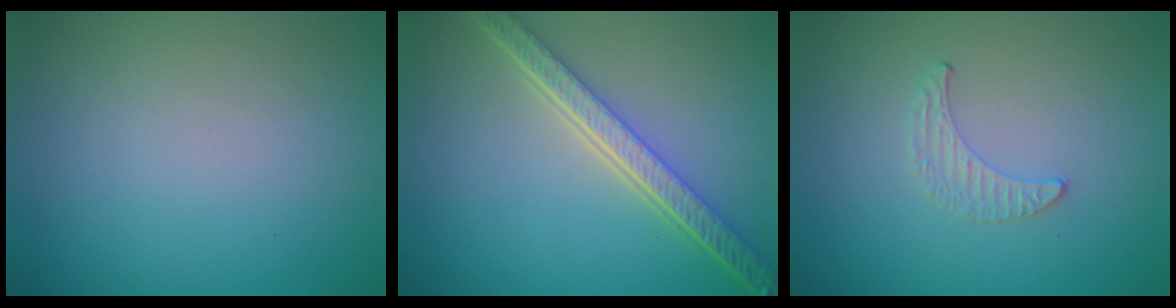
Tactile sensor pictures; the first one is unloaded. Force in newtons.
{"total": 5.6, "press": 4.2, "slide": 3.6}
{"total": 0.5, "press": 0.5, "slide": 0.2}